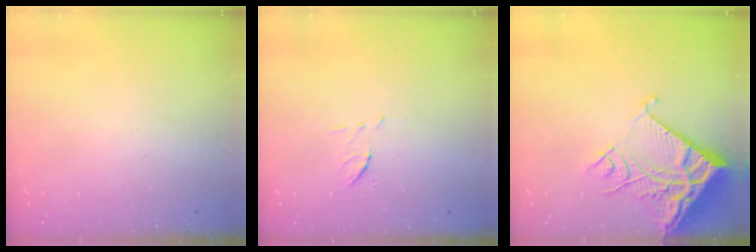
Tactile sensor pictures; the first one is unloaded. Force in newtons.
{"total": 6.8, "press": 6.6, "slide": 1.8}
{"total": 12.8, "press": 12.7, "slide": 1.7}